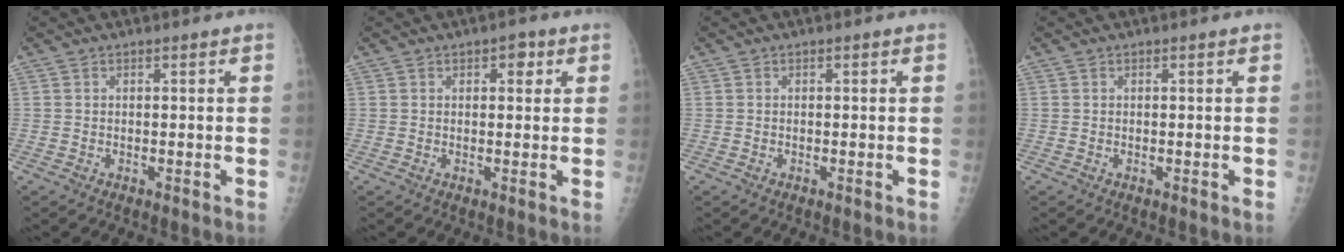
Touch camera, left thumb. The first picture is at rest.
{"total": 2.7, "force": [1.2, 1.6, 1.8], "torque": [-0.007, -0.001, 0.013]}
{"total": 0.0}
{"total": 0.0}